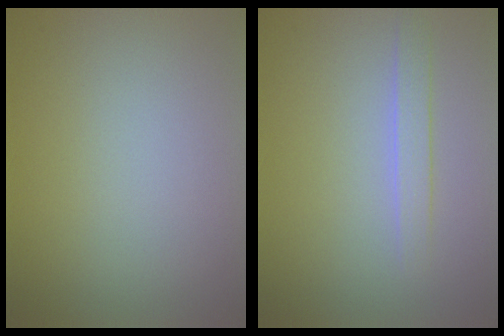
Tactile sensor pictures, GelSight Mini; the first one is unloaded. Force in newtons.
{"total": 1.5, "press": 1.5, "slide": 0.1}